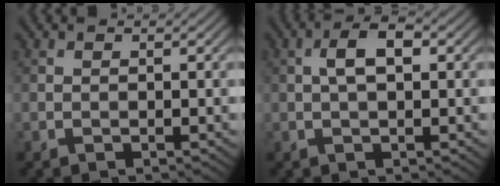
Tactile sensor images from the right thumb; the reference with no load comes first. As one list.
[{"total": 3.7, "force": [0.6, 1.6, 3.3], "torque": [-0.063, 0.009, 0.006]}]